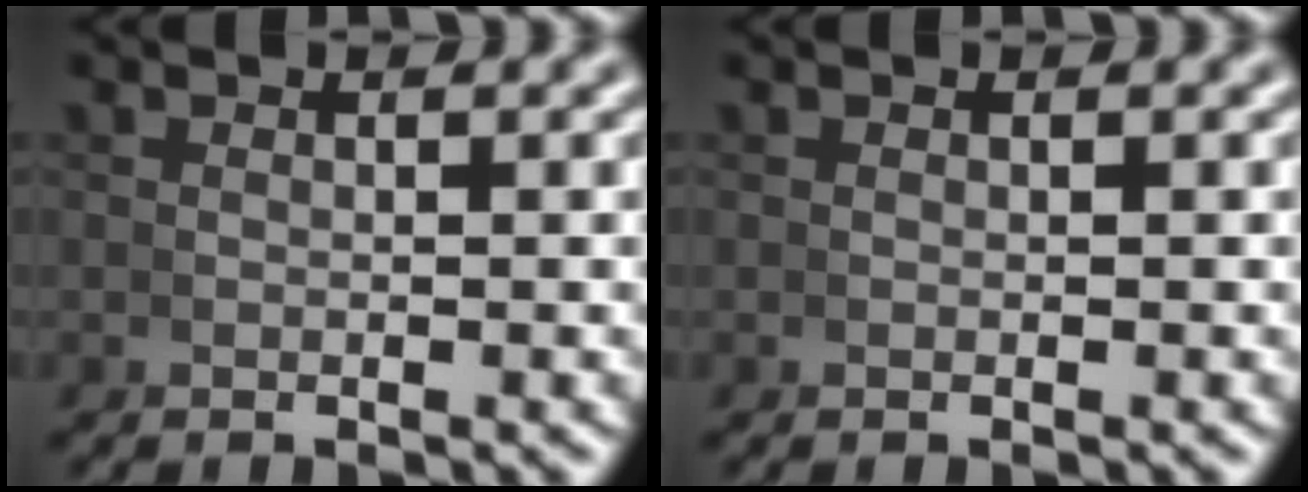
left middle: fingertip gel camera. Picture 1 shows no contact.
{"total": 0.0}